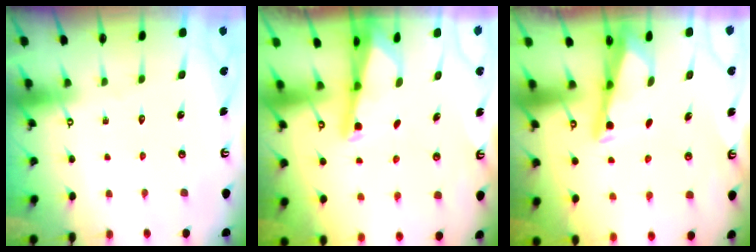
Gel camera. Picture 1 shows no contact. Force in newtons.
{"total": 2.6, "press": 2.6, "slide": 0.3}
{"total": 2.9, "press": 2.9, "slide": 0.4}